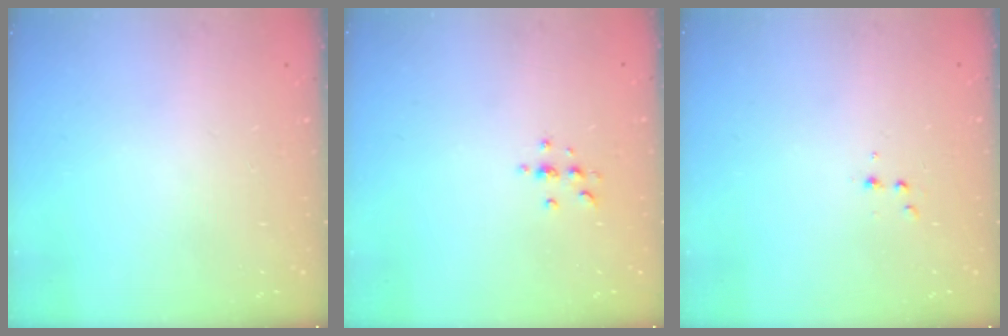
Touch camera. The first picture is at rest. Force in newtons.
{"total": 3.4, "press": 3.4, "slide": 0.4}
{"total": 3.2, "press": 3.1, "slide": 1.0}